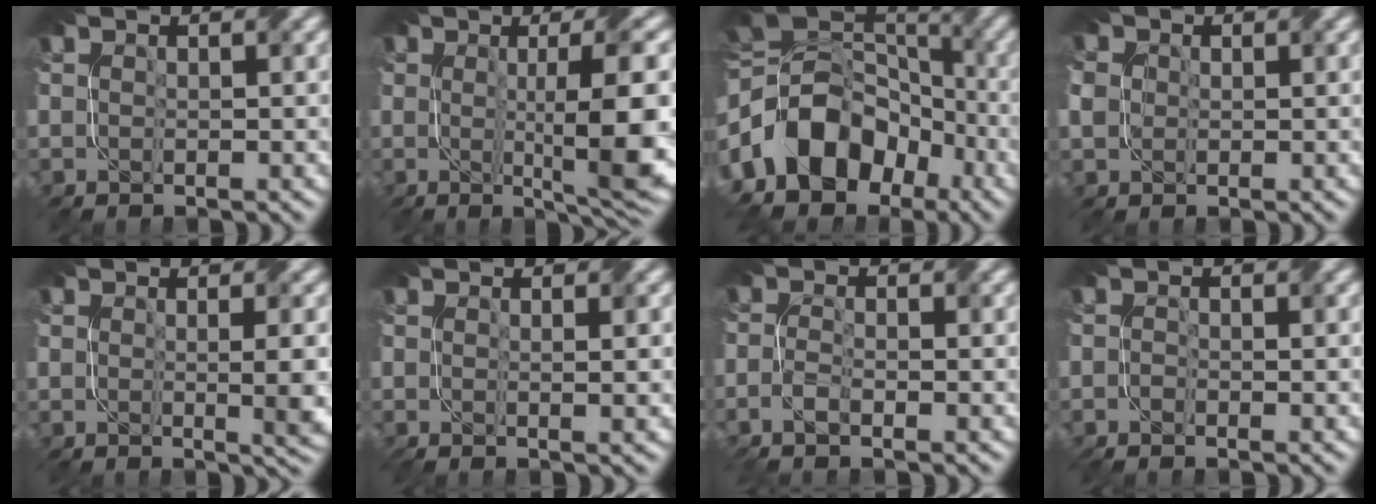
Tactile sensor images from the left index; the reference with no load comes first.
{"total": 9.0, "force": [-0.3, 2.0, 8.8], "torque": [-0.118, -0.007, -0.001]}
{"total": 12.7, "force": [-5.5, 9.3, 6.6], "torque": [-0.136, 0.003, -0.114]}
{"total": 3.3, "force": [0.7, 2.9, 1.4], "torque": [-0.055, 0.016, 0.013]}
{"total": 3.4, "force": [0.1, 0.9, 3.2], "torque": [-0.042, -0.005, 0.007]}
{"total": 1.9, "force": [0.0, 0.5, 1.8], "torque": [-0.022, -0.001, -0.003]}
{"total": 2.1, "force": [-1.1, 0.8, 1.6], "torque": [-0.039, -0.004, -0.027]}
{"total": 1.0, "force": [-0.6, 0.5, 0.7], "torque": [-0.014, -0.002, -0.011]}